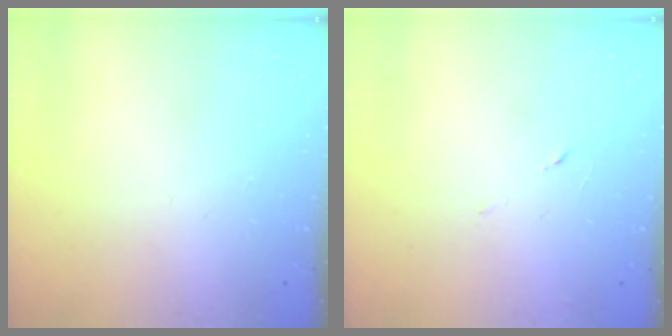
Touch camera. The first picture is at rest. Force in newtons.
{"total": 5.3, "press": 5.3, "slide": 0.6}